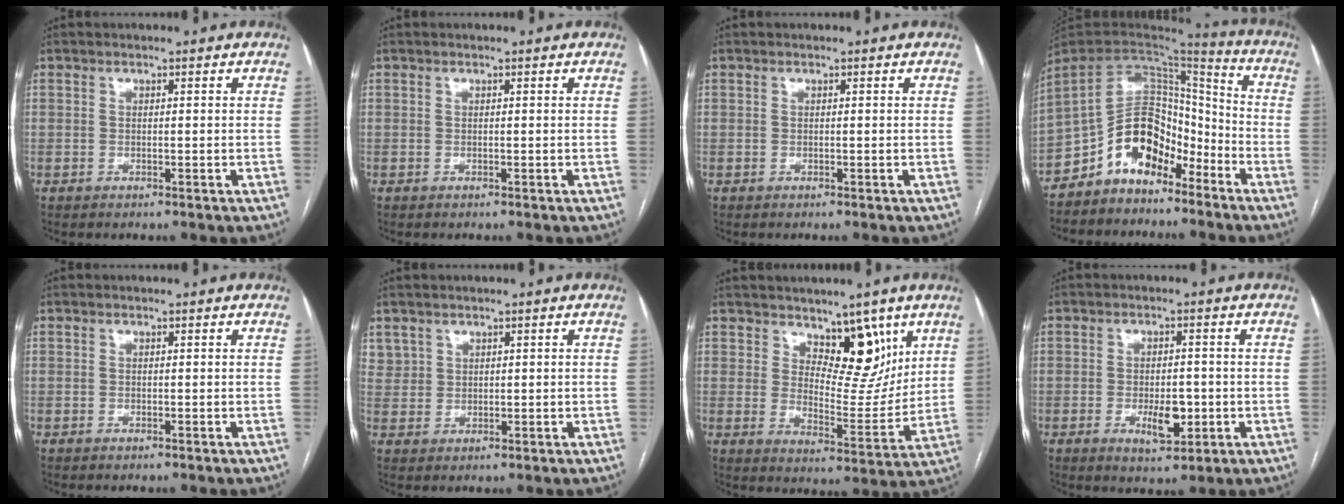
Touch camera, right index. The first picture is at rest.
{"total": 0.0}
{"total": 0.0}
{"total": 12.0, "force": [-8.0, 6.8, 5.8], "torque": [-0.110, 0.041, -0.148]}
{"total": 0.0}
{"total": 2.7, "force": [1.7, 2.1, 0.1], "torque": [0.007, 0.005, 0.034]}
{"total": 9.2, "force": [5.7, 4.5, 5.7], "torque": [-0.068, -0.009, 0.098]}
{"total": 5.3, "force": [-1.5, 2.2, 4.6], "torque": [-0.073, -0.003, -0.016]}